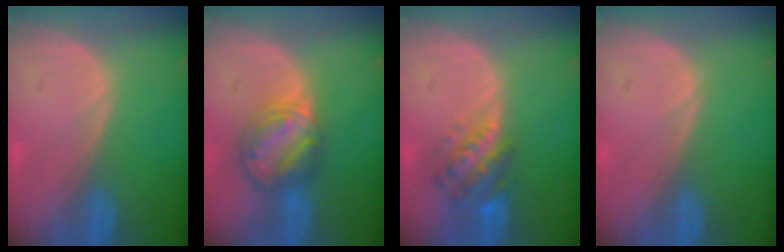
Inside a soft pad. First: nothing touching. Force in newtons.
{"total": 7.8, "press": 6.7, "slide": 3.8}
{"total": 6.0, "press": 5.8, "slide": 1.6}
{"total": 0.0}